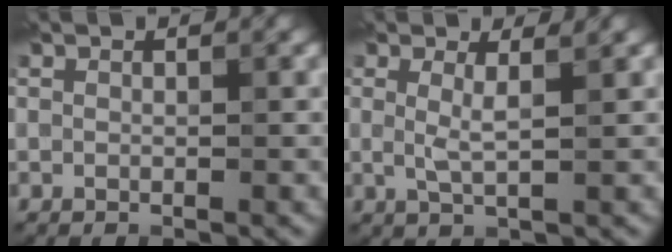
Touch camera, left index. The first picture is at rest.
{"total": 1.9, "force": [1.0, 0.3, 1.6], "torque": [-0.034, 0.002, 0.011]}